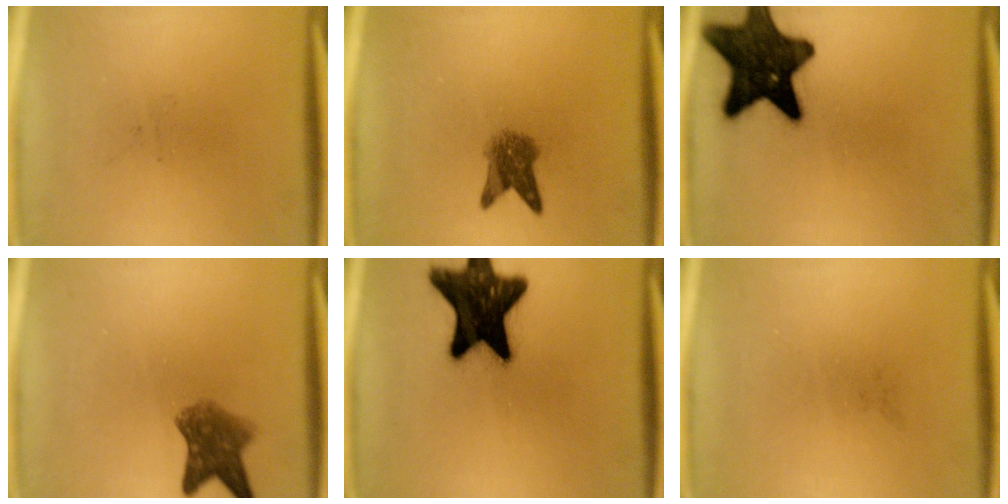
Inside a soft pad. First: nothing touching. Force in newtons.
{"total": 4.1}
{"total": 15.8}
{"total": 5.8}
{"total": 19.0}
{"total": 0.0}